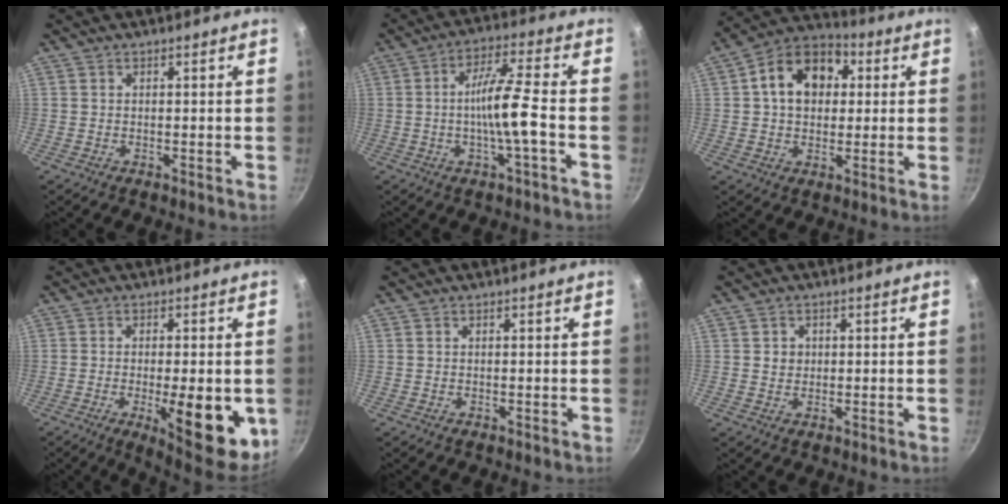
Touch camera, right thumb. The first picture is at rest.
{"total": 9.3, "force": [-2.0, 0.6, 9.1], "torque": [-0.166, 0.026, -0.038]}
{"total": 13.8, "force": [2.8, 10.2, 8.9], "torque": [-0.112, 0.023, 0.028]}
{"total": 14.7, "force": [-3.4, 4.8, 13.4], "torque": [-0.154, -0.001, -0.037]}
{"total": 0.0}
{"total": 2.1, "force": [0.3, 1.9, 0.7], "torque": [-0.001, 0.004, 0.004]}